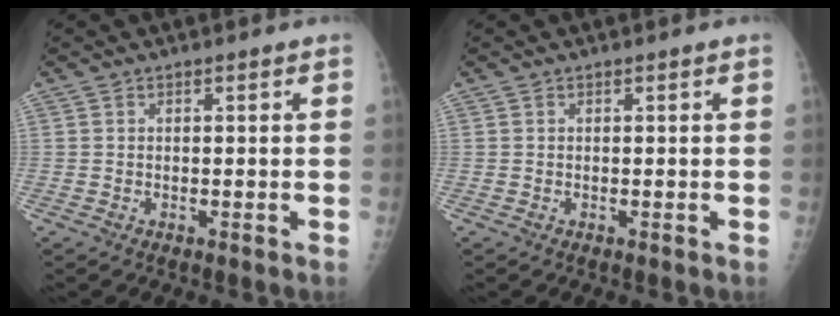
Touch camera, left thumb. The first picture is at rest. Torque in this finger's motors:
{"motor_torque": [0.00, 0.00, -0.06, -0.07, 0.00]}